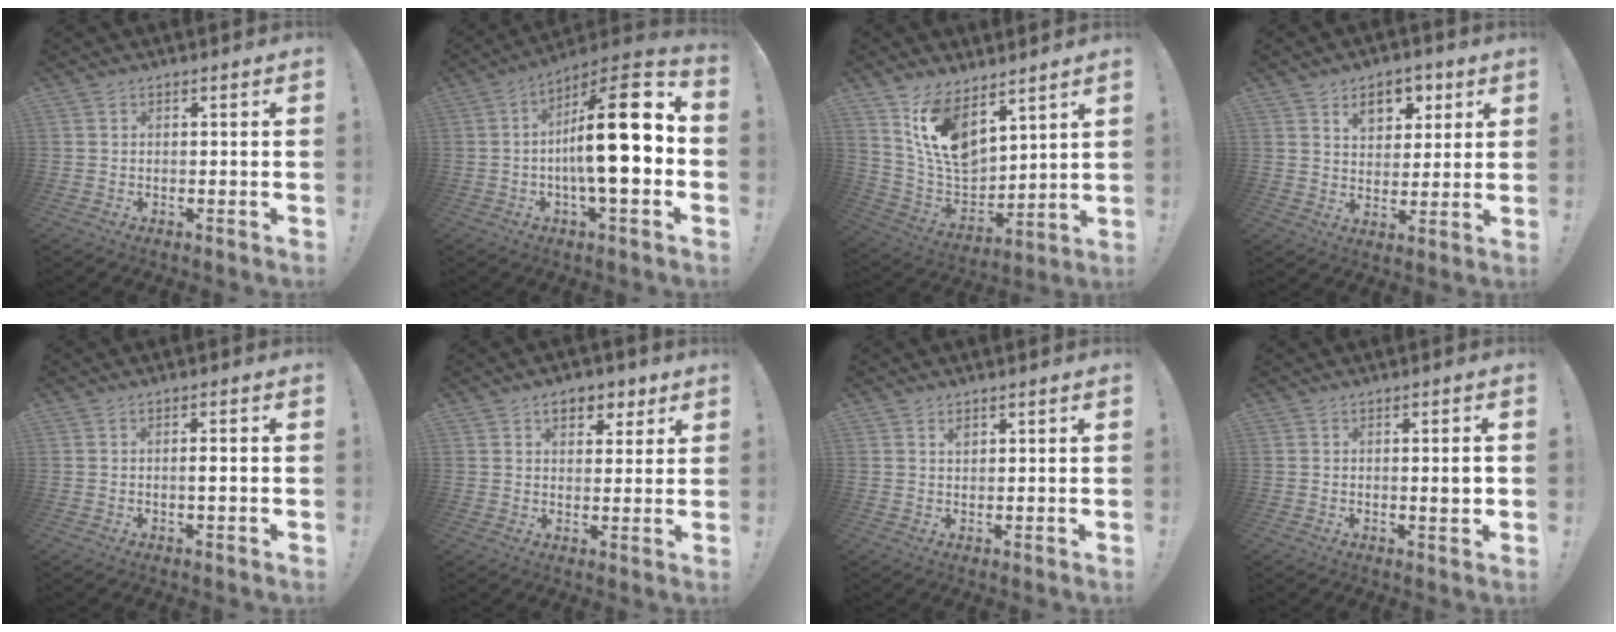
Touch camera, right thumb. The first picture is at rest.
{"total": 21.6, "force": [-0.7, 5.4, 20.9], "torque": [-0.332, 0.001, -0.024]}
{"total": 13.9, "force": [9.1, 7.8, 7.0], "torque": [-0.141, -0.066, 0.176]}
{"total": 9.2, "force": [4.9, 6.2, 4.7], "torque": [-0.057, -0.018, 0.089]}
{"total": 1.9, "force": [-0.3, 0.1, 1.9], "torque": [-0.030, 0.000, -0.009]}
{"total": 7.1, "force": [3.7, 4.7, 3.7], "torque": [-0.039, -0.012, 0.064]}
{"total": 1.3, "force": [1.0, 0.7, 0.6], "torque": [-0.004, -0.004, 0.017]}
{"total": 3.5, "force": [0.0, 0.4, 3.4], "torque": [-0.047, -0.005, -0.003]}